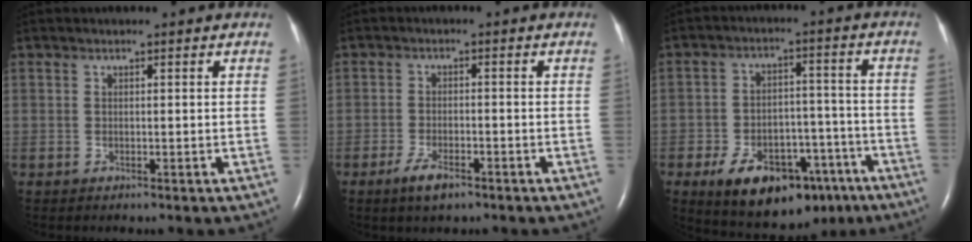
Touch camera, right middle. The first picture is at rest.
{"total": 4.0, "force": [-2.6, 1.1, 2.8], "torque": [-0.064, -0.003, -0.045]}
{"total": 15.5, "force": [-9.4, 8.0, 9.4], "torque": [-0.134, 0.017, -0.132]}